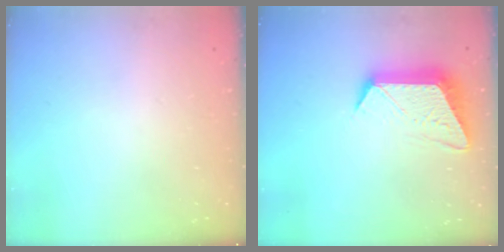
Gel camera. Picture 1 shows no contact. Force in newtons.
{"total": 12.7, "press": 12.7, "slide": 1.0}